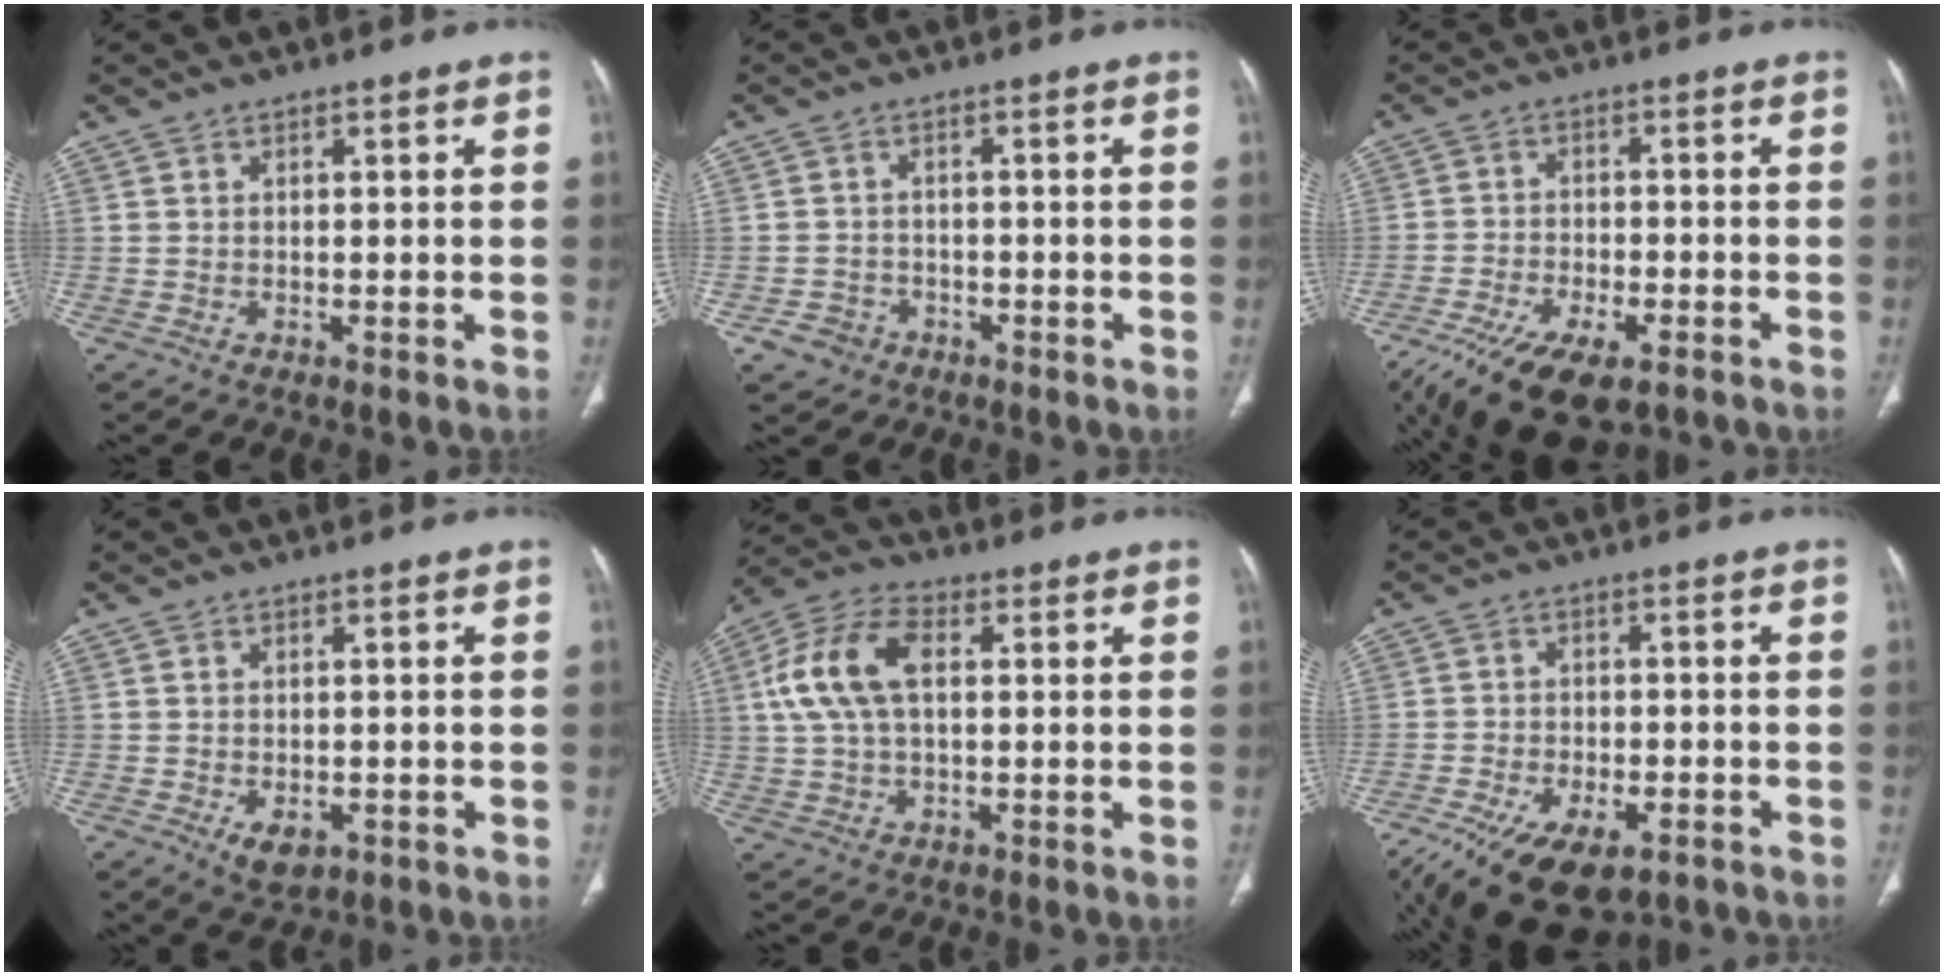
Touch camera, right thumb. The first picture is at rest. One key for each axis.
{"total": 3.8, "fx": -2.0, "fy": 3.2, "fz": 0.6, "tx": 0.002, "ty": 0.018, "tz": -0.030}
{"total": 15.2, "fx": -9.5, "fy": 6.5, "fz": 9.9, "tx": -0.198, "ty": 0.013, "tz": -0.156}
{"total": 3.9, "fx": -1.4, "fy": 2.4, "fz": 2.8, "tx": -0.041, "ty": -0.001, "tz": -0.012}
{"total": 12.0, "fx": 2.0, "fy": 6.9, "fz": 9.6, "tx": -0.200, "ty": 0.026, "tz": 0.035}
{"total": 16.6, "fx": -9.8, "fy": 8.3, "fz": 10.6, "tx": -0.217, "ty": 0.017, "tz": -0.151}